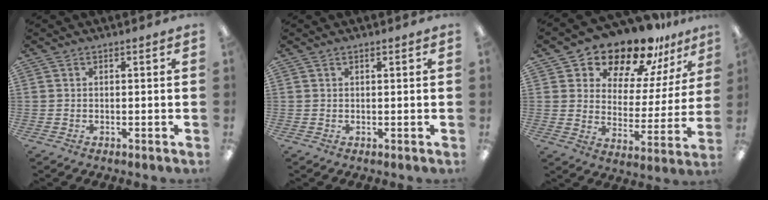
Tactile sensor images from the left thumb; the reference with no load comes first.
{"total": 0.7, "force": [0.5, 0.2, 0.4], "torque": [-0.009, 0.001, 0.008]}
{"total": 16.0, "force": [14.3, 5.8, 4.1], "torque": [-0.077, -0.122, 0.255]}